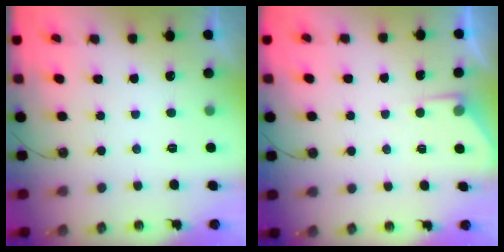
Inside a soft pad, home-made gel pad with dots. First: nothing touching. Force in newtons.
{"total": 3.5, "press": 3.5, "slide": 0.6}